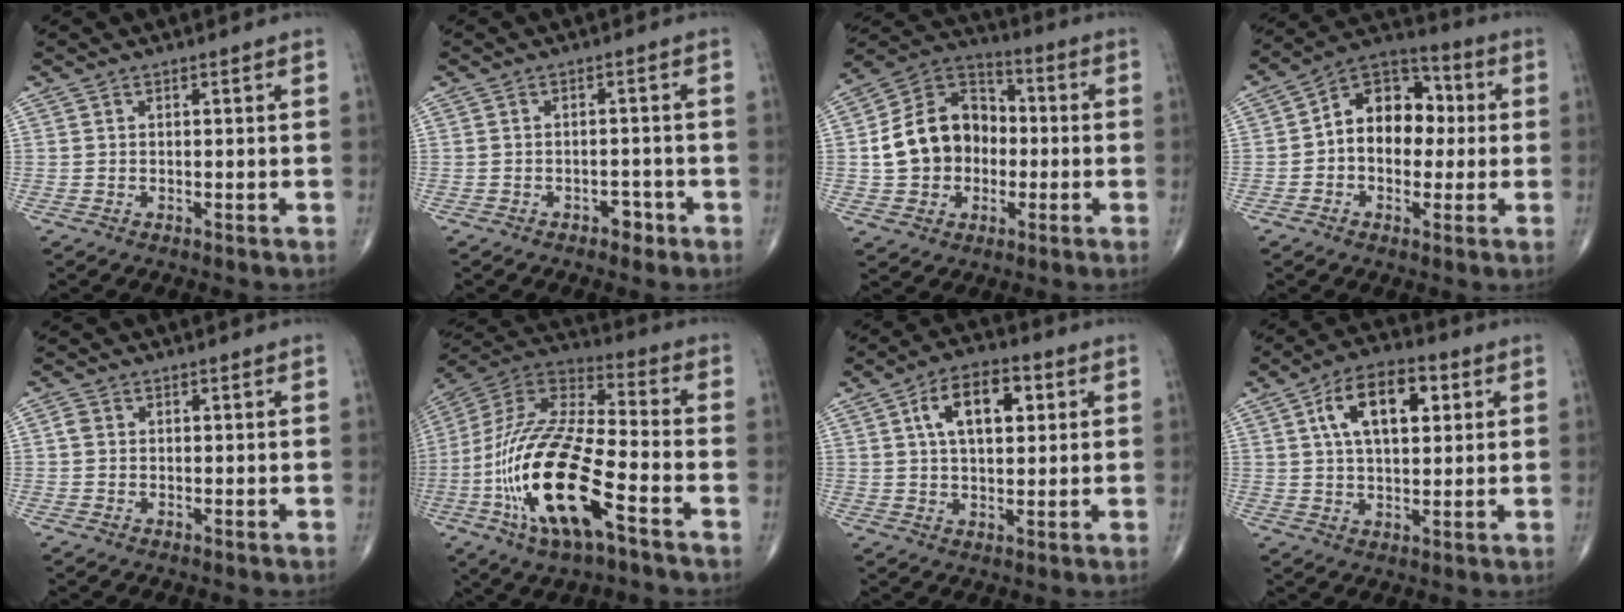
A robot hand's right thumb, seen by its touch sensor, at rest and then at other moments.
{"total": 2.4, "force": [-1.5, 1.4, 1.1], "torque": [-0.005, 0.010, -0.020]}
{"total": 15.3, "force": [-1.2, 12.4, 8.9], "torque": [-0.122, 0.036, -0.026]}
{"total": 13.3, "force": [0.7, 9.5, 9.3], "torque": [-0.099, 0.036, -0.003]}
{"total": 1.4, "force": [0.1, 1.2, 0.7], "torque": [-0.012, 0.004, 0.002]}
{"total": 23.5, "force": [-8.8, 7.9, 20.4], "torque": [-0.445, 0.022, -0.160]}
{"total": 11.1, "force": [3.3, 6.0, 8.7], "torque": [-0.124, 0.008, 0.048]}
{"total": 12.8, "force": [4.0, 6.8, 10.1], "torque": [-0.151, 0.007, 0.061]}